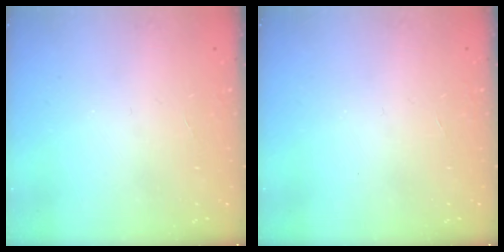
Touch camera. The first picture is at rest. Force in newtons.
{"total": 0.0}